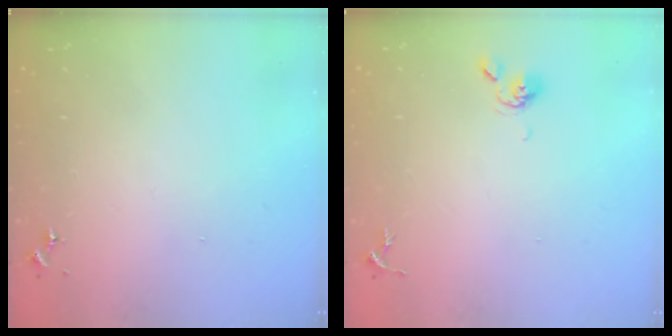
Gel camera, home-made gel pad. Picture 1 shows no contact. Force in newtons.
{"total": 4.7, "press": 4.7, "slide": 0.7}